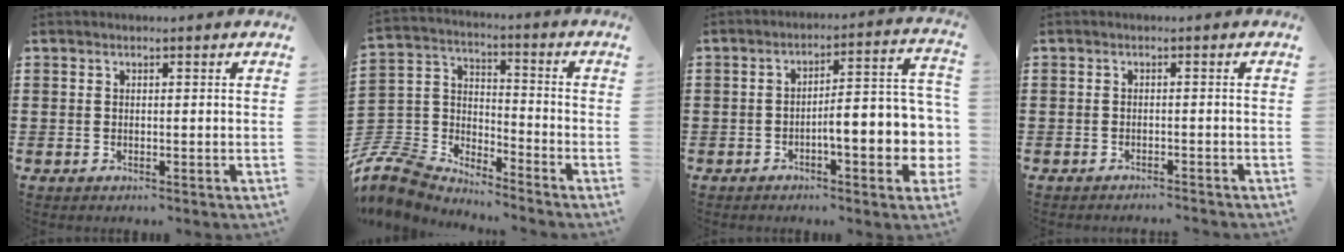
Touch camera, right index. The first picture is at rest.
{"total": 7.4, "force": [-6.7, 2.9, 1.1], "torque": [-0.070, -0.009, -0.144]}
{"total": 8.1, "force": [-2.2, 2.1, 7.6], "torque": [-0.104, -0.026, -0.044]}
{"total": 1.2, "force": [-1.2, 0.0, 0.0], "torque": [-0.004, 0.002, -0.025]}